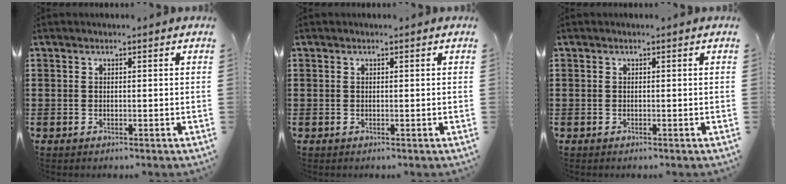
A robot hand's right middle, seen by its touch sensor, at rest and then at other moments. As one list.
[{"total": 0.0}, {"total": 0.0}]